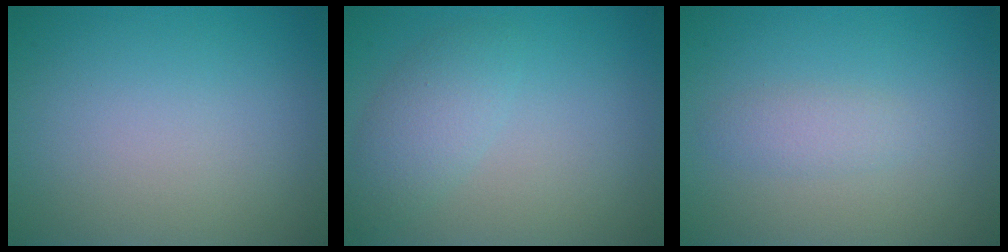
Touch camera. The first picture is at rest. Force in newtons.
{"total": 2.8, "press": 2.8, "slide": 0.1}
{"total": 1.4, "press": 1.4, "slide": 0.1}